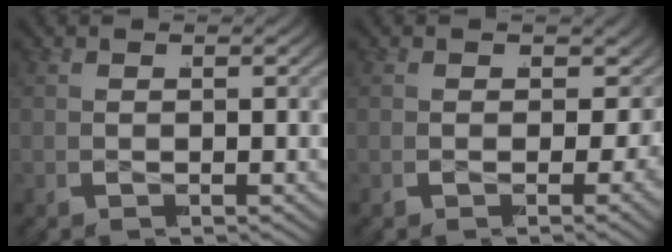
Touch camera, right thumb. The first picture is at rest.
{"total": 6.6, "force": [-0.5, 4.2, 5.1], "torque": [-0.058, -0.010, -0.003]}